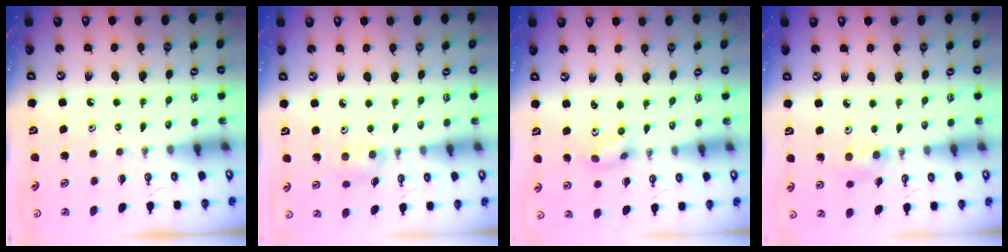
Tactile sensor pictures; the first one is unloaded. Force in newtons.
{"total": 4.2, "press": 4.0, "slide": 1.3}
{"total": 2.0, "press": 1.8, "slide": 0.9}
{"total": 4.3, "press": 4.3, "slide": 0.7}